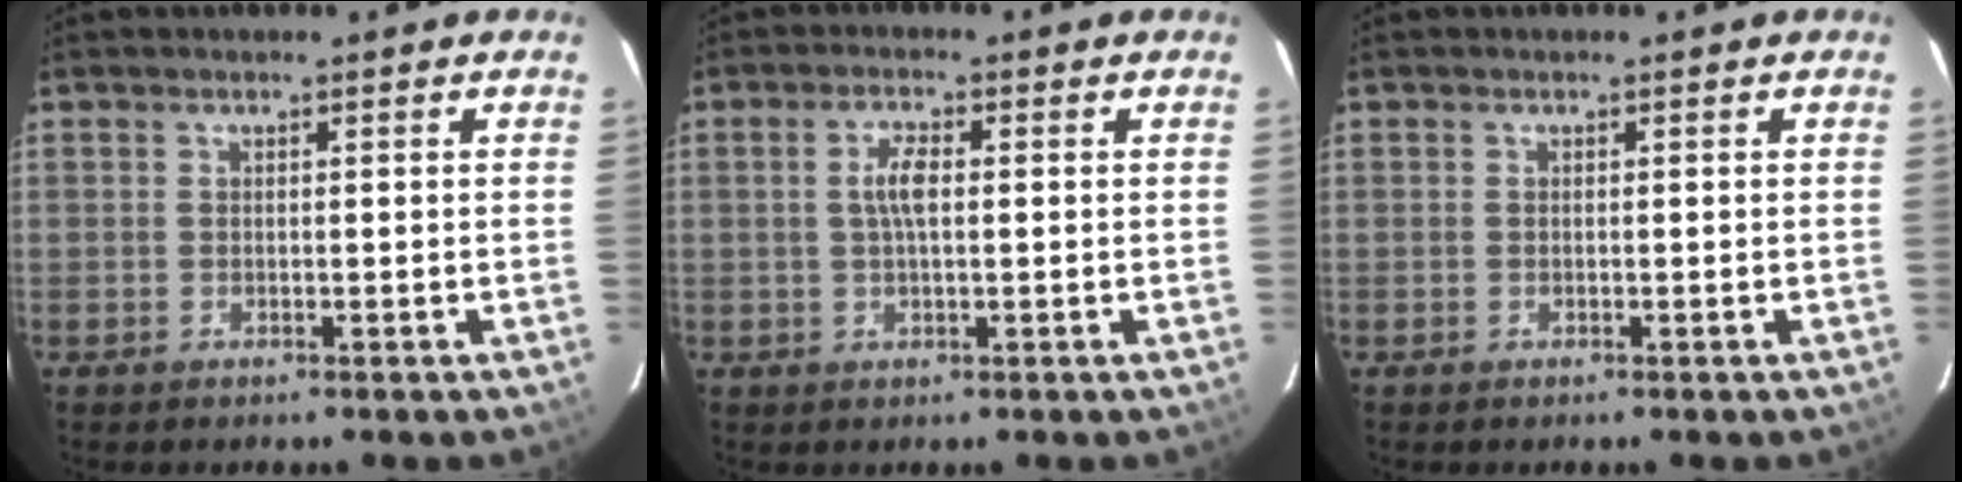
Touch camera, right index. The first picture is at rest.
{"total": 3.8, "force": [0.3, 1.3, 3.6], "torque": [-0.072, 0.006, 0.007]}
{"total": 0.0}